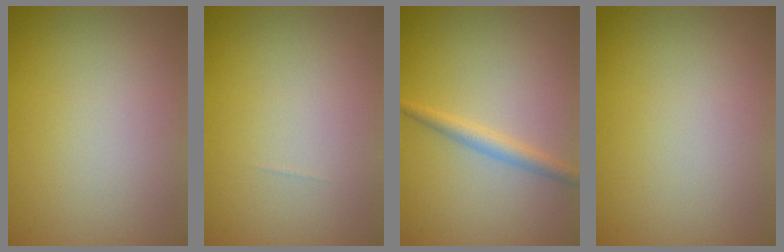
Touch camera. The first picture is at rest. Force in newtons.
{"total": 0.0}
{"total": 1.9, "press": 1.9, "slide": 0.1}
{"total": 0.0}